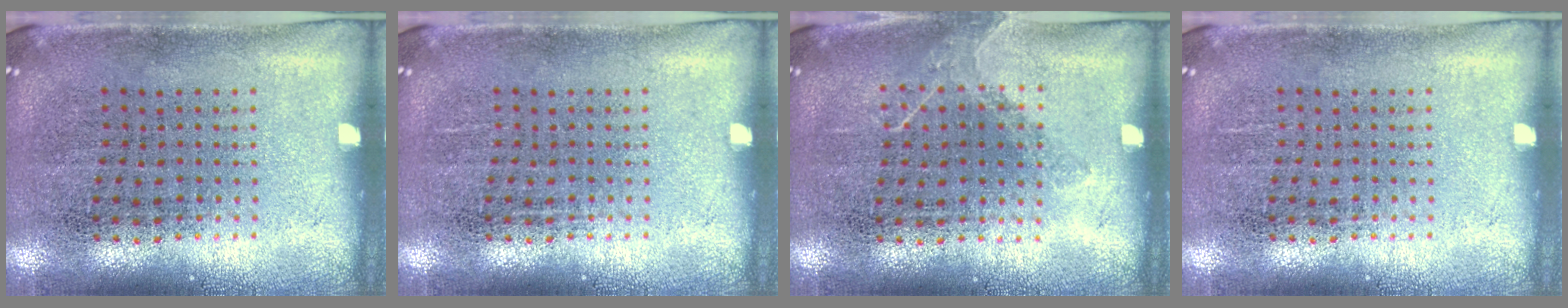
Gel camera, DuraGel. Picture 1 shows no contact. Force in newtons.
{"total": 0.0}
{"total": 1.0, "press": 0.9, "slide": 0.5}
{"total": 0.0}